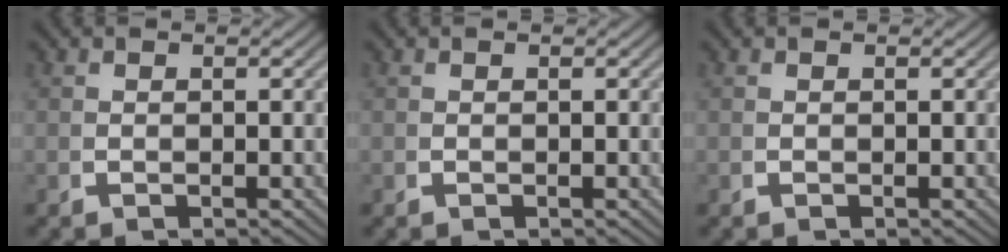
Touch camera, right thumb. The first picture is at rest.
{"total": 0.0}
{"total": 0.0}